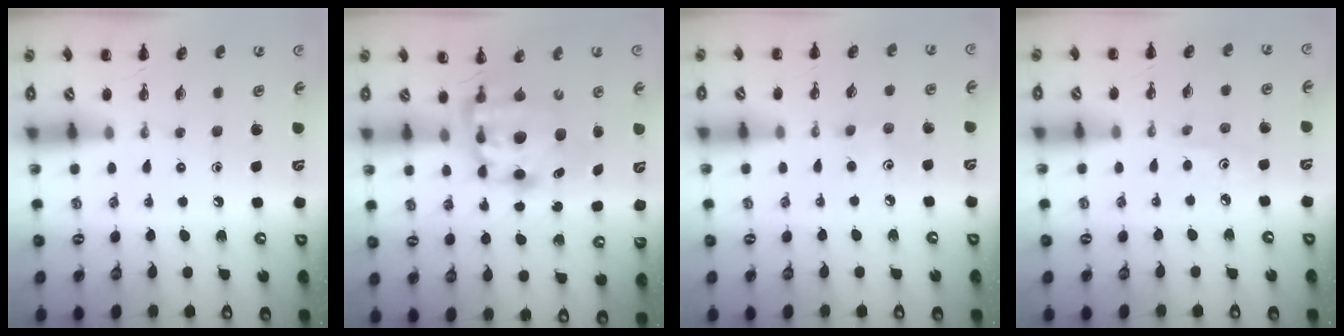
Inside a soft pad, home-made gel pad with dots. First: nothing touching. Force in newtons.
{"total": 7.8, "press": 7.7, "slide": 1.6}
{"total": 3.5, "press": 3.4, "slide": 0.8}
{"total": 3.2, "press": 3.0, "slide": 1.1}